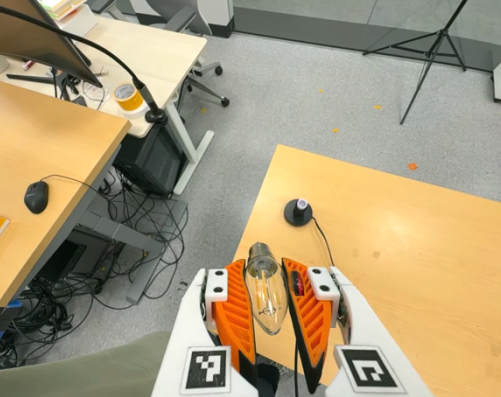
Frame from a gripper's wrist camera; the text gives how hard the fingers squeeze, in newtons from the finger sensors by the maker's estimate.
{"total": 21.8, "left": 24.3, "right": 19.2}